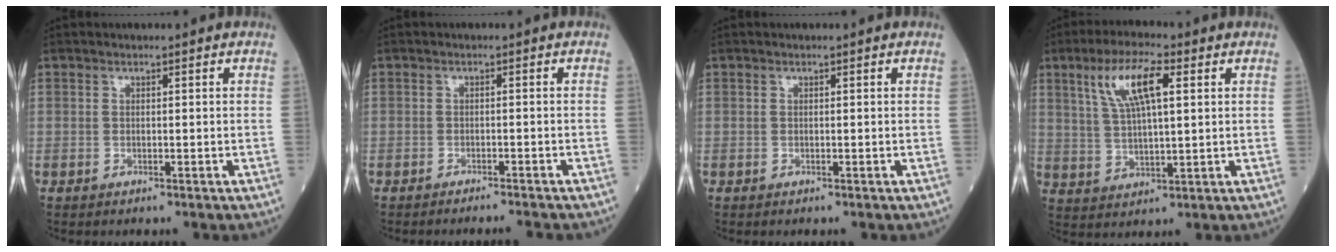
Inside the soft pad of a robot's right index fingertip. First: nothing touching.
{"total": 4.5, "force": [-4.3, 0.0, 1.2], "torque": [-0.012, -0.012, -0.054]}
{"total": 0.0}
{"total": 9.6, "force": [3.8, 2.2, 8.5], "torque": [-0.169, 0.014, 0.076]}